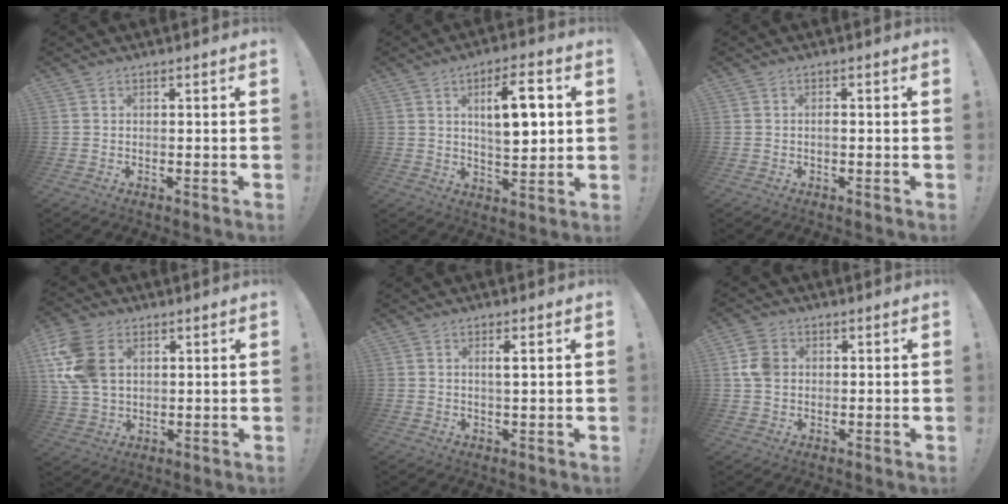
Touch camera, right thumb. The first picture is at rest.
{"total": 12.1, "force": [2.9, 4.6, 10.8], "torque": [-0.153, -0.002, 0.043]}
{"total": 1.0, "force": [-0.5, 0.4, 0.8], "torque": [-0.015, 0.002, -0.009]}
{"total": 14.3, "force": [4.5, 9.9, 9.3], "torque": [-0.198, -0.003, 0.092]}
{"total": 2.3, "force": [0.7, 0.0, 2.2], "torque": [-0.031, -0.007, 0.006]}
{"total": 7.0, "force": [0.9, 5.7, 4.1], "torque": [-0.082, 0.013, 0.021]}